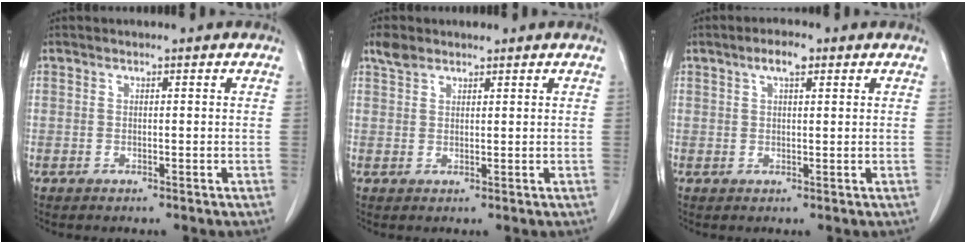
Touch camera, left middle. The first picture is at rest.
{"total": 2.4, "force": [1.9, 1.2, 0.8], "torque": [-0.019, 0.012, 0.035]}
{"total": 3.0, "force": [1.6, 0.9, 2.4], "torque": [-0.045, 0.009, 0.027]}